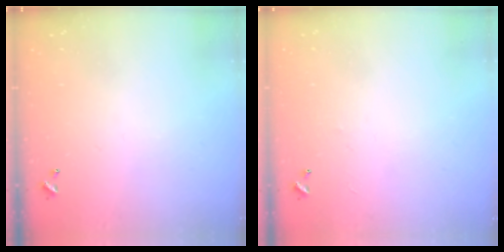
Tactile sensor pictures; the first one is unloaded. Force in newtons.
{"total": 0.7, "press": 0.5, "slide": 0.6}